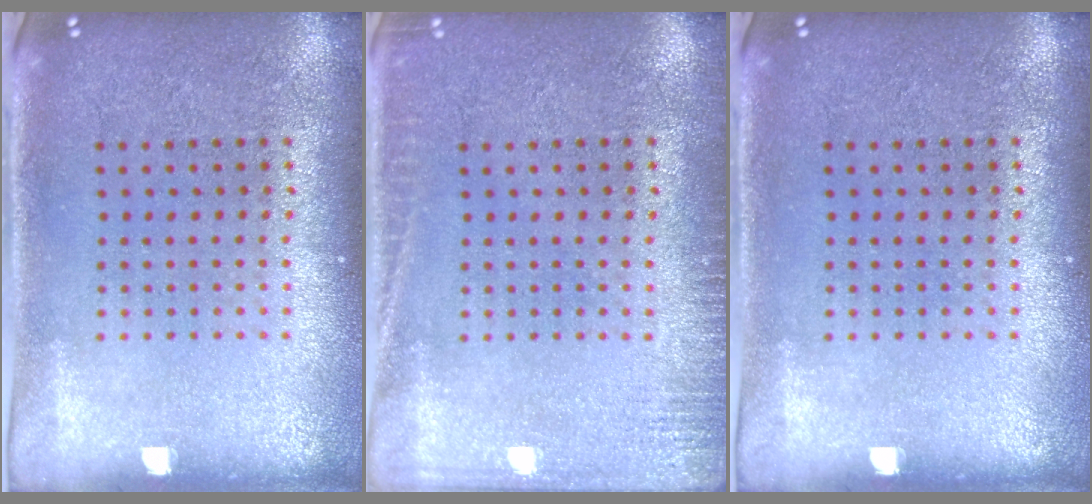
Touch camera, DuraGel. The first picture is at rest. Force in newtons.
{"total": 2.0, "press": 2.0, "slide": 0.3}
{"total": 0.0}